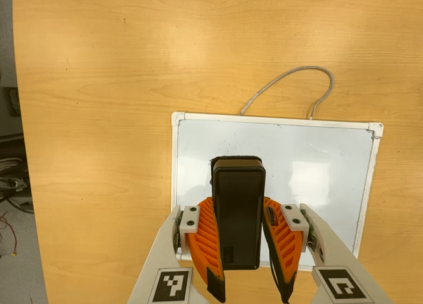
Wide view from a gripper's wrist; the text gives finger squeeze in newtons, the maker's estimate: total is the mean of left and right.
{"total": 8.1, "left": 6.2, "right": 10.0}